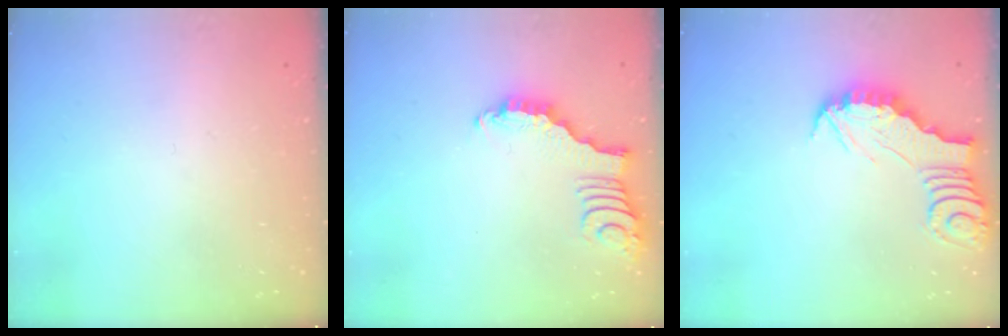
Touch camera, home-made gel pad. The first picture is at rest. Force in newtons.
{"total": 3.4, "press": 3.4, "slide": 0.5}
{"total": 3.1, "press": 3.0, "slide": 0.4}